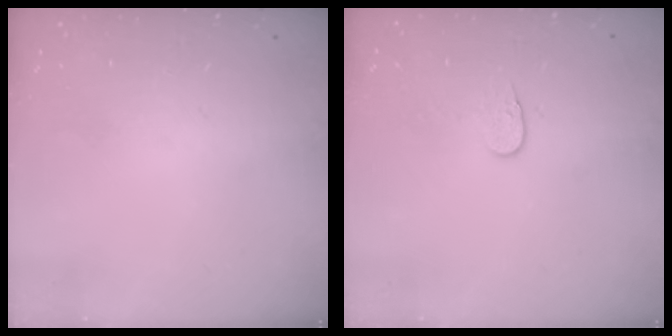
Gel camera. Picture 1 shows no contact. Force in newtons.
{"total": 3.8, "press": 3.7, "slide": 0.4}